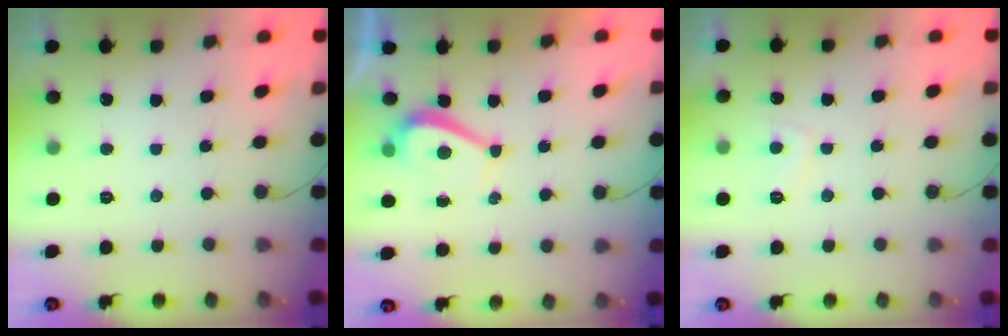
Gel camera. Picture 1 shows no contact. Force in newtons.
{"total": 2.2, "press": 2.1, "slide": 0.6}
{"total": 2.9, "press": 2.8, "slide": 0.6}